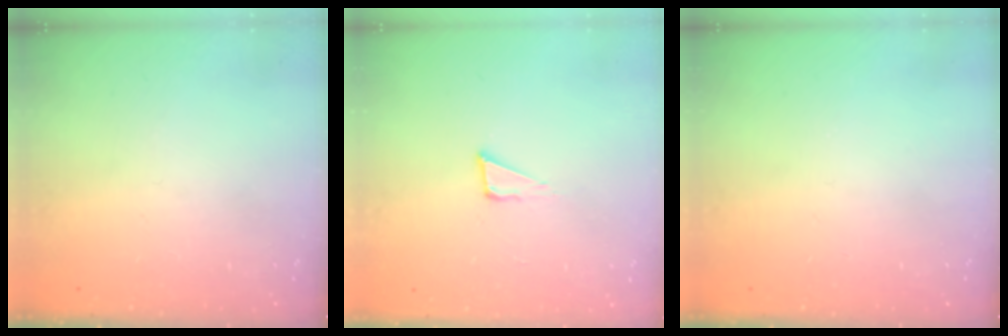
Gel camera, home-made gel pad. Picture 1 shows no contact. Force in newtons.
{"total": 3.8, "press": 3.7, "slide": 0.9}
{"total": 0.0}